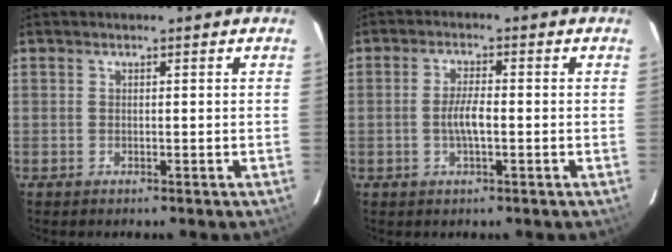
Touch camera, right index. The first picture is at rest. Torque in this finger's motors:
{"motor_torque": [0.47, -0.27, 0.42, 0.09]}